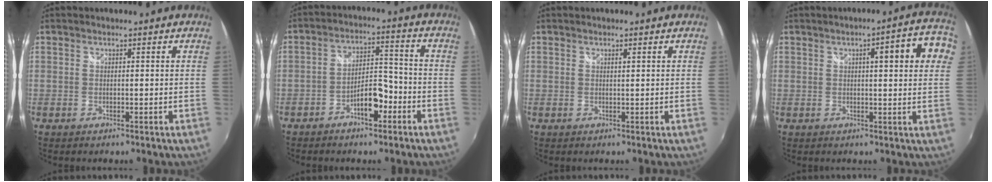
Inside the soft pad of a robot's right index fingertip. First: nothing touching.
{"total": 6.6, "force": [-3.8, 2.6, 4.7], "torque": [-0.082, 0.021, -0.054]}
{"total": 0.5, "force": [0.3, 0.0, 0.4], "torque": [-0.005, 0.001, 0.006]}
{"total": 9.9, "force": [2.9, 1.8, 9.2], "torque": [-0.115, 0.026, 0.042]}